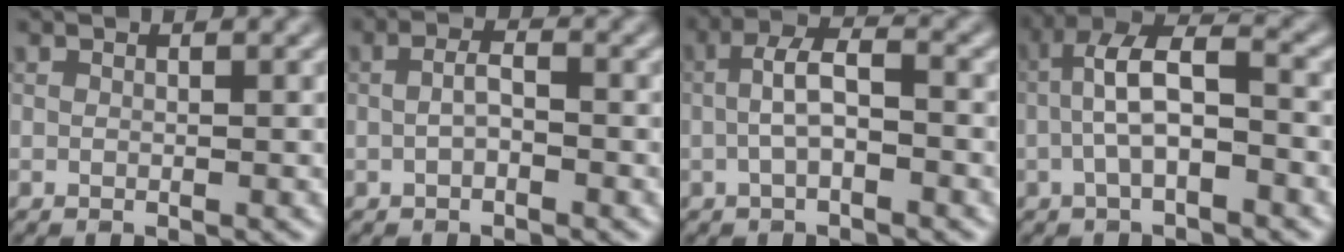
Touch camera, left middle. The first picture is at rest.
{"total": 1.7, "force": [-0.3, 0.9, 1.5], "torque": [-0.034, 0.007, -0.009]}
{"total": 3.5, "force": [-0.6, 1.5, 3.1], "torque": [-0.065, 0.013, -0.017]}
{"total": 5.5, "force": [-1.2, 2.2, 4.9], "torque": [-0.098, 0.018, -0.028]}